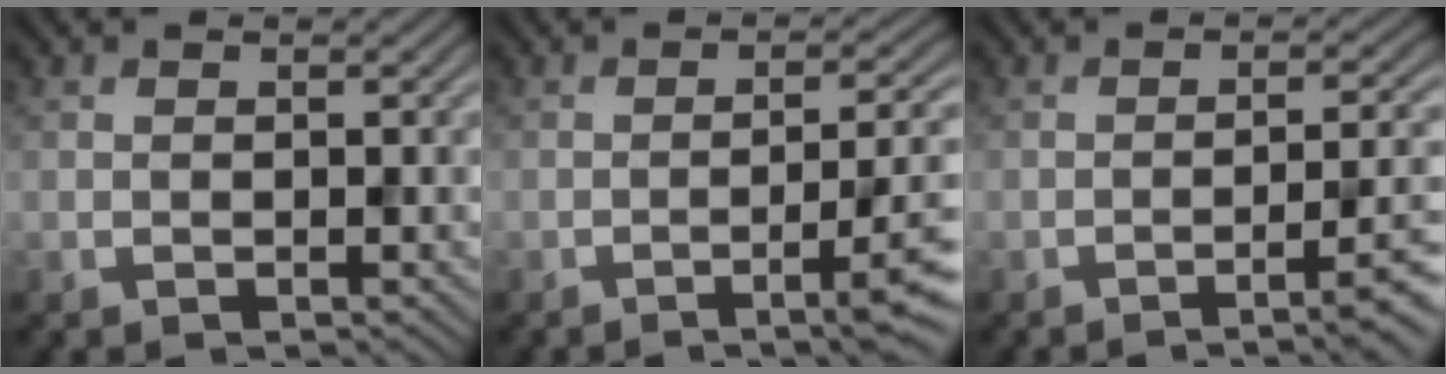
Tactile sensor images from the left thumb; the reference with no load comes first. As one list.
[{"total": 6.9, "force": [-2.9, 1.2, 6.2], "torque": [-0.090, 0.000, -0.047]}, {"total": 6.2, "force": [-3.1, 1.1, 5.3], "torque": [-0.073, 0.002, -0.051]}]